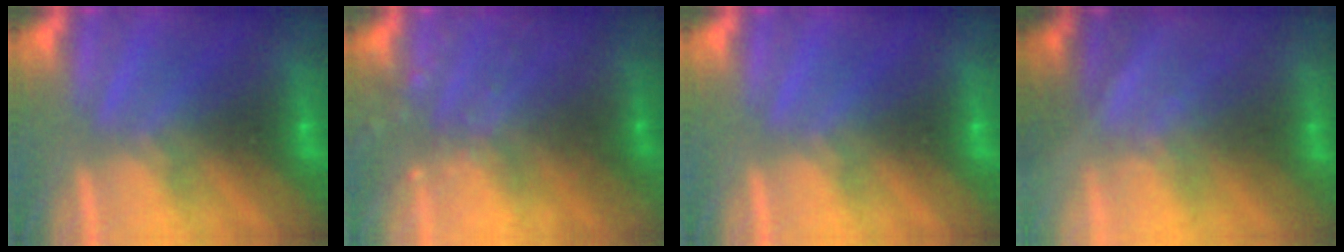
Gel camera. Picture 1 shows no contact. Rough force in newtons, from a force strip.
{"total": 8.3}
{"total": 0.0}
{"total": 1.2}